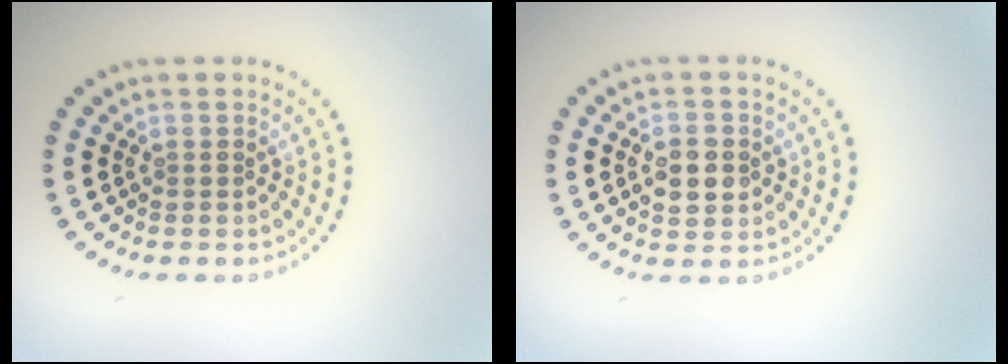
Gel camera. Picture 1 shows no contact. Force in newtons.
{"total": 3.4, "press": 3.4, "slide": 0.2}